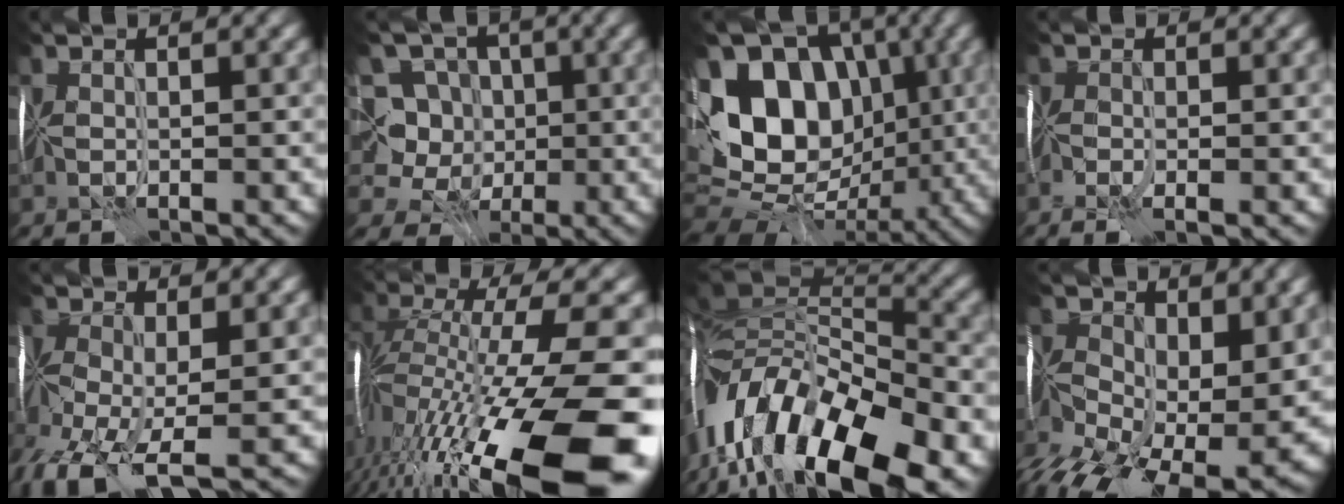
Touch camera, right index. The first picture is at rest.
{"total": 6.0, "force": [1.2, 5.7, 1.2], "torque": [-0.018, 0.026, -0.017]}
{"total": 13.8, "force": [1.8, 11.2, 7.9], "torque": [-0.126, 0.026, 0.026]}
{"total": 2.9, "force": [-1.4, 1.2, 2.3], "torque": [-0.041, -0.003, -0.017]}
{"total": 8.6, "force": [-3.9, 4.0, 6.5], "torque": [-0.161, -0.021, -0.073]}
{"total": 15.8, "force": [-6.6, 4.2, 13.8], "torque": [-0.243, 0.004, -0.111]}
{"total": 17.5, "force": [-7.9, 7.8, 13.5], "torque": [-0.262, 0.010, -0.135]}
{"total": 15.8, "force": [-4.0, 9.7, 11.8], "torque": [-0.234, -0.030, -0.037]}